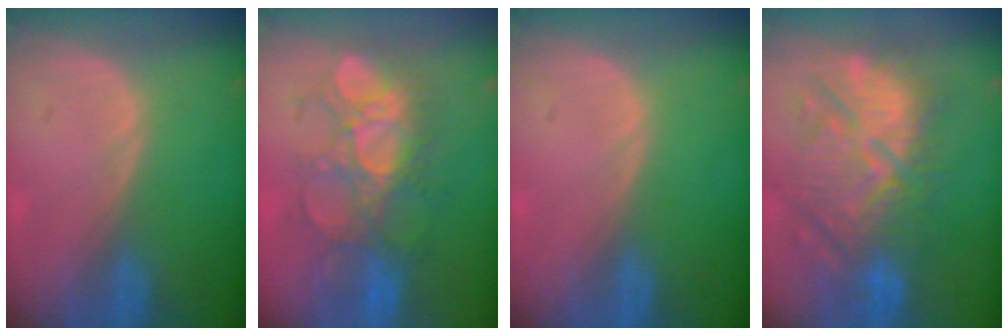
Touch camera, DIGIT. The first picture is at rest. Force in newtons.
{"total": 9.2, "press": 9.2, "slide": 0.5}
{"total": 0.0}
{"total": 12.1, "press": 11.6, "slide": 3.2}